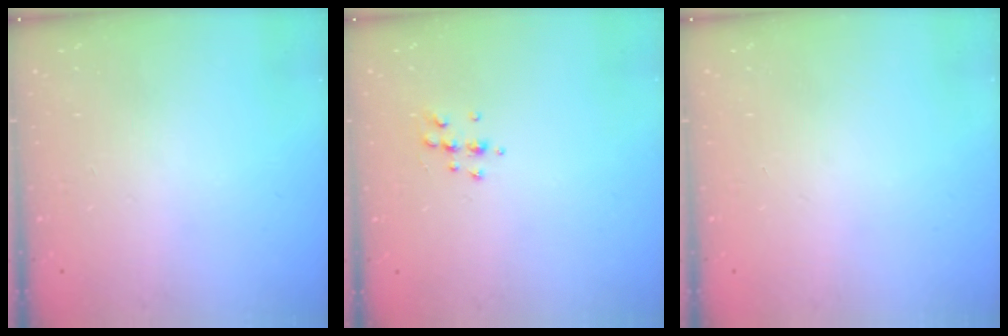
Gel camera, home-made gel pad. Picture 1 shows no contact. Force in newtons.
{"total": 6.3, "press": 6.2, "slide": 1.0}
{"total": 0.0}